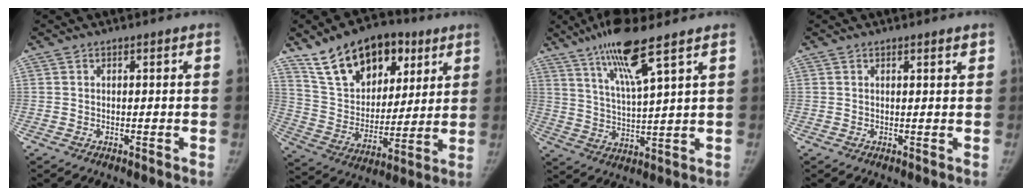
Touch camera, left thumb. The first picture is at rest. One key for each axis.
{"total": 20.5, "fx": 11.8, "fy": 12.5, "fz": 11.1, "tx": -0.142, "ty": -0.031, "tz": 0.208}
{"total": 11.5, "fx": 7.3, "fy": 1.2, "fz": 8.8, "tx": -0.167, "ty": -0.036, "tz": 0.141}
{"total": 1.1, "fx": 0.8, "fy": 0.1, "fz": 0.7, "tx": -0.007, "ty": -0.004, "tz": 0.011}